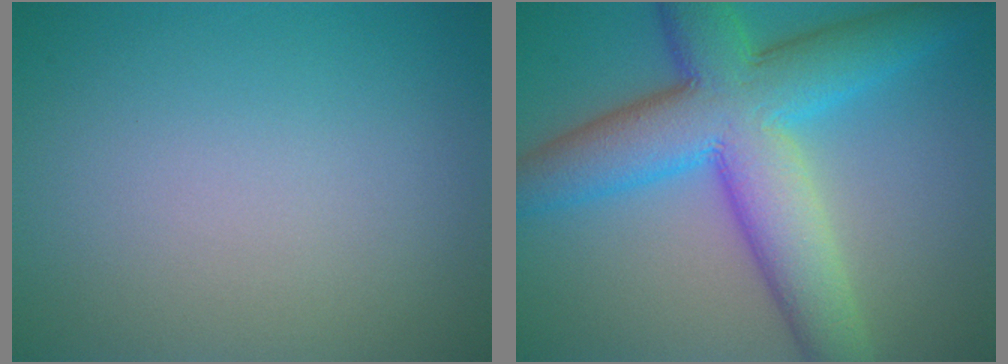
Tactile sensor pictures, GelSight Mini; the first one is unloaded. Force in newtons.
{"total": 10.8, "press": 10.8, "slide": 0.1}